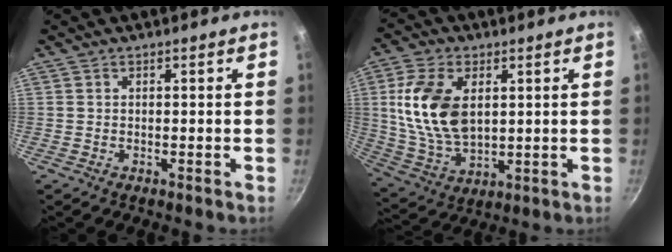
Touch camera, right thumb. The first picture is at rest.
{"total": 15.1, "force": [3.0, 9.1, 11.7], "torque": [-0.210, -0.015, 0.067]}